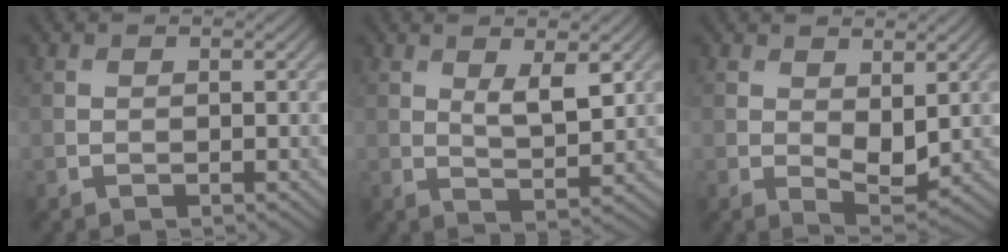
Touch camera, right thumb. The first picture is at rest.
{"total": 4.5, "force": [1.9, 1.5, 3.8], "torque": [-0.078, -0.010, 0.038]}
{"total": 4.2, "force": [0.7, 2.2, 3.5], "torque": [-0.066, -0.010, 0.018]}